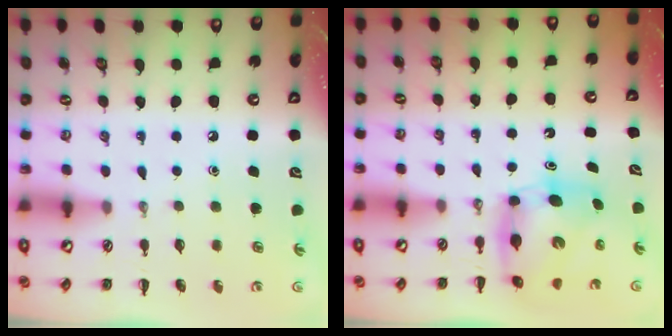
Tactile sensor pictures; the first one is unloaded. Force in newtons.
{"total": 7.0, "press": 6.8, "slide": 1.8}